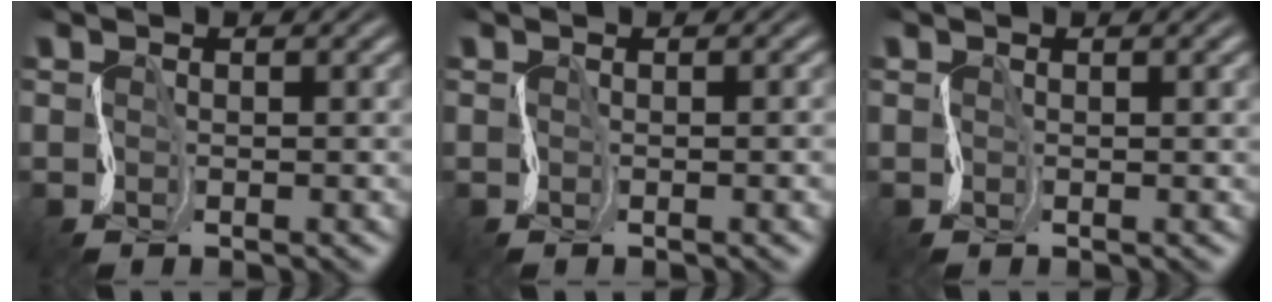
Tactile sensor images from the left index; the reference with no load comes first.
{"total": 3.4, "force": [0.0, 1.6, 3.0], "torque": [-0.024, 0.013, -0.005]}
{"total": 2.1, "force": [0.6, 0.8, 1.8], "torque": [-0.013, 0.011, 0.000]}